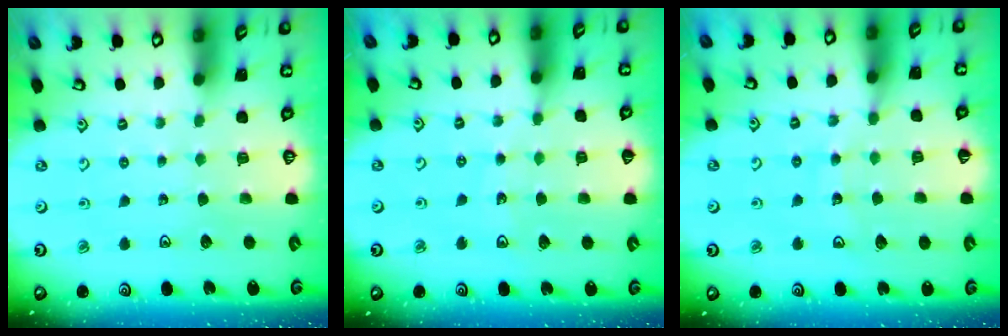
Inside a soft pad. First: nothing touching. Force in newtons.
{"total": 6.2, "press": 5.9, "slide": 2.1}
{"total": 9.2, "press": 9.1, "slide": 1.1}